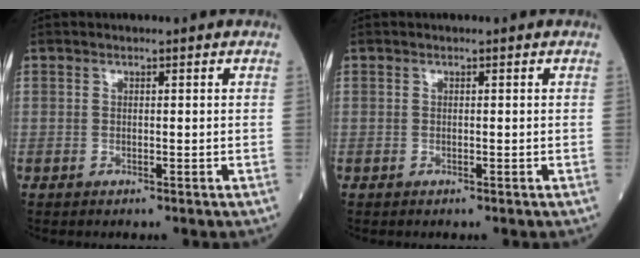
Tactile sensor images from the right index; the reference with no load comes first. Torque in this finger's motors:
{"motor_torque": [0.02, 0.00, -0.04, -0.01]}